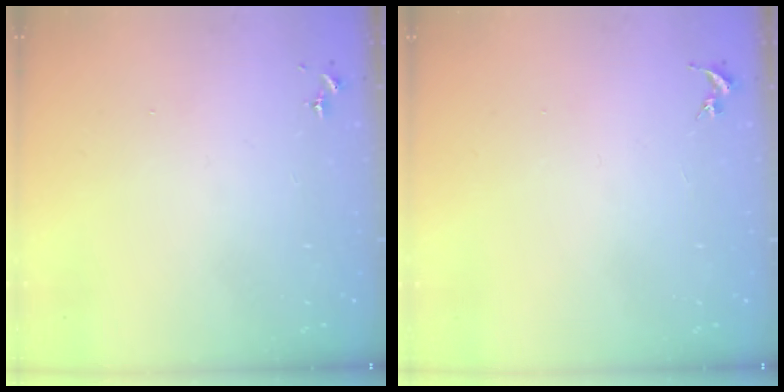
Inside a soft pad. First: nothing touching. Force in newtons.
{"total": 0.0}